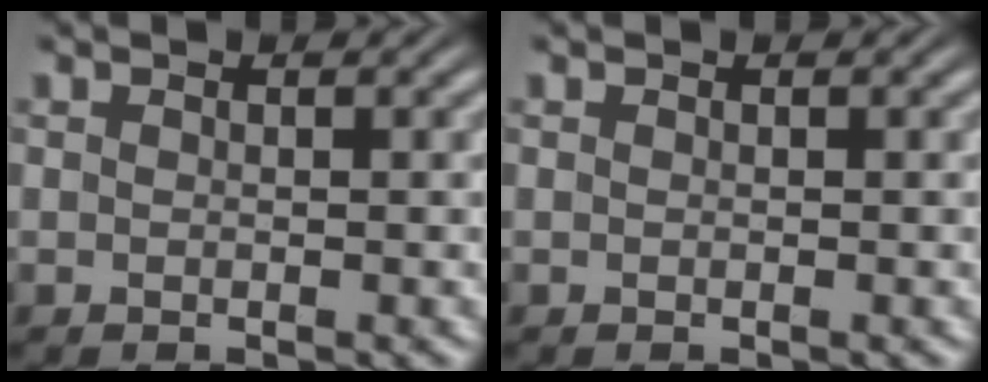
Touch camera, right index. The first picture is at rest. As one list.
[{"total": 0.0}]